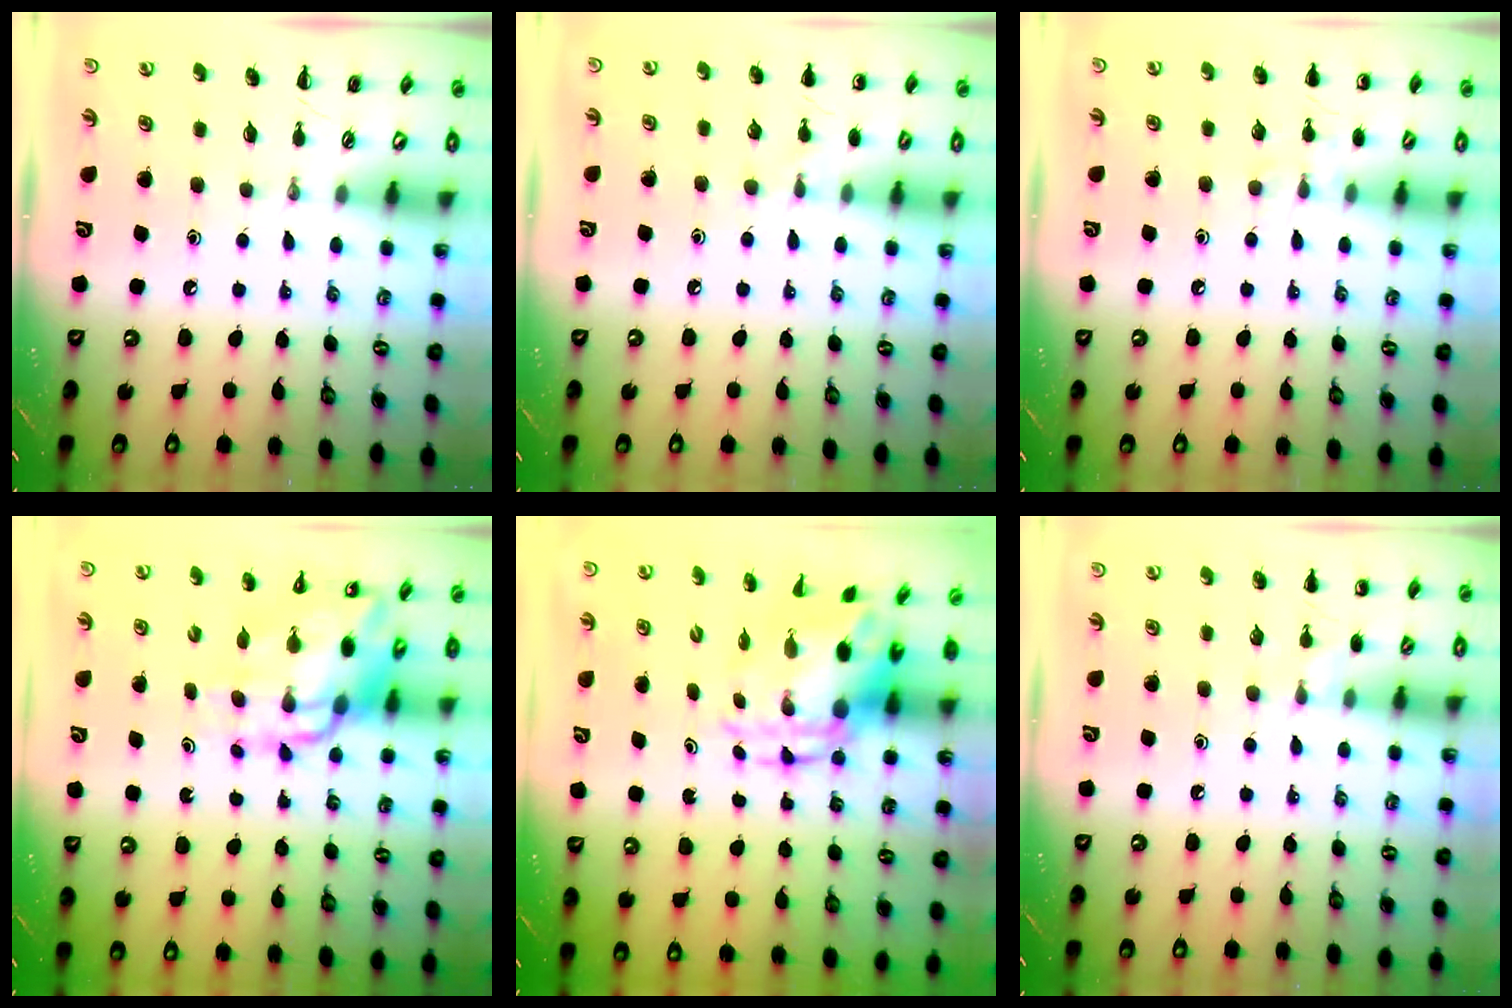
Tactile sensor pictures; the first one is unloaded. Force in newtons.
{"total": 5.2, "press": 5.0, "slide": 1.6}
{"total": 5.3, "press": 5.0, "slide": 1.8}
{"total": 12.5, "press": 11.9, "slide": 3.8}
{"total": 6.5, "press": 6.4, "slide": 1.3}
{"total": 6.6, "press": 6.3, "slide": 1.9}